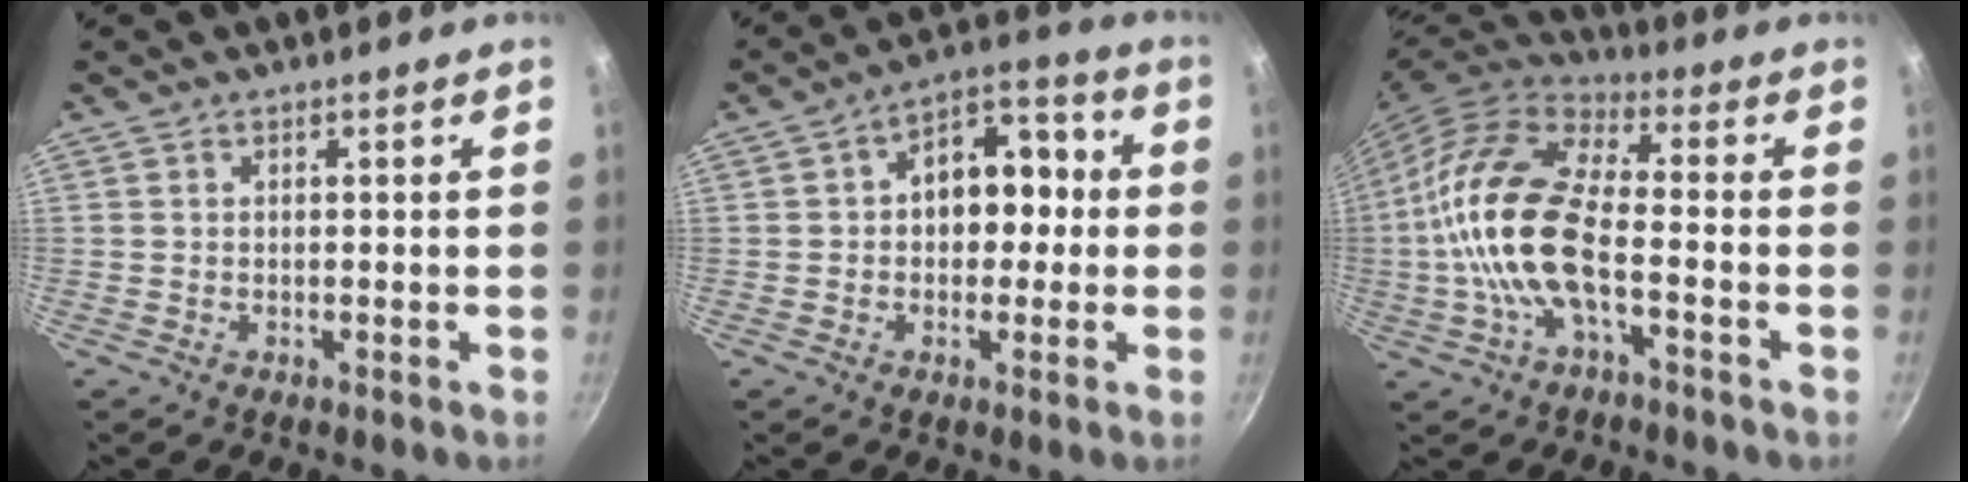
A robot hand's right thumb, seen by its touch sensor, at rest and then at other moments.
{"total": 11.5, "force": [0.8, 7.5, 8.7], "torque": [-0.087, 0.032, 0.003]}
{"total": 16.5, "force": [-2.7, 6.8, 14.8], "torque": [-0.315, 0.036, -0.057]}